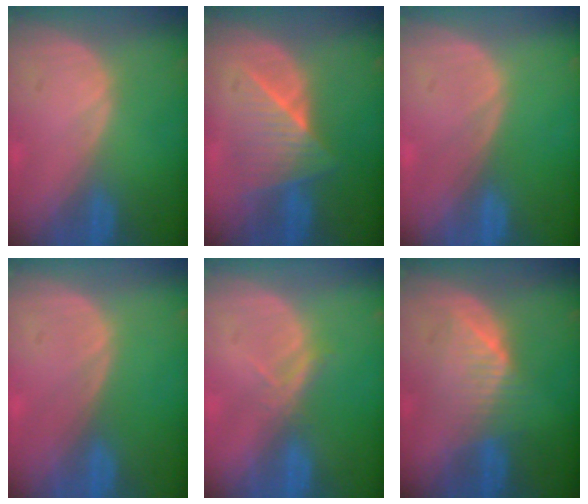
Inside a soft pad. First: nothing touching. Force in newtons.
{"total": 6.5, "press": 6.4, "slide": 1.0}
{"total": 0.0}
{"total": 0.0}
{"total": 2.1, "press": 1.9, "slide": 0.9}
{"total": 5.2, "press": 5.2, "slide": 0.4}